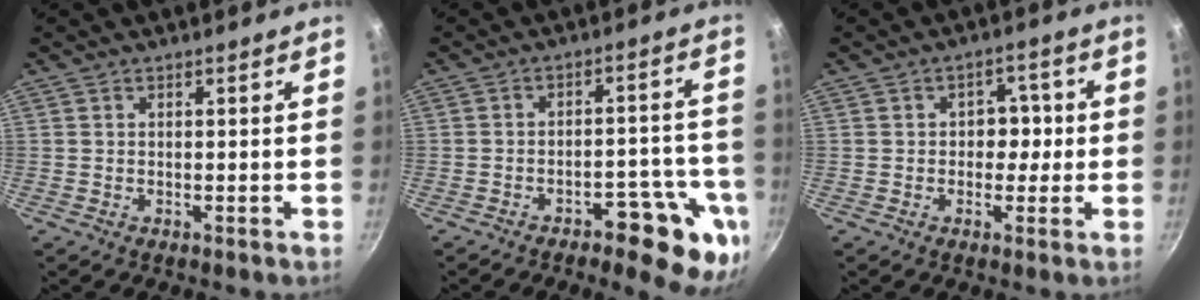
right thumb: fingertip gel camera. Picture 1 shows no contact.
{"total": 12.8, "force": [-6.4, 5.3, 9.7], "torque": [-0.075, 0.043, -0.080]}
{"total": 4.9, "force": [-0.2, 4.0, 2.8], "torque": [0.010, 0.010, -0.006]}